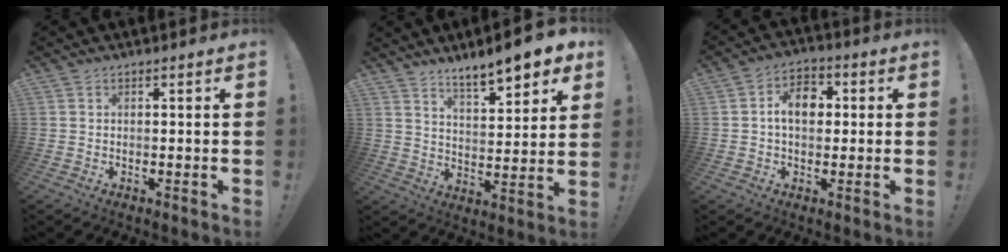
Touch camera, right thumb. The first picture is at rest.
{"total": 9.5, "force": [7.8, 1.1, 5.3], "torque": [-0.083, -0.062, 0.131]}
{"total": 8.7, "force": [1.2, 5.9, 6.3], "torque": [-0.092, 0.010, 0.020]}